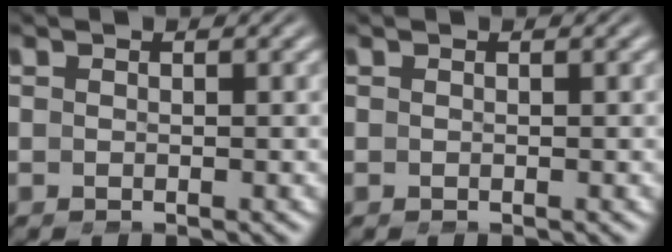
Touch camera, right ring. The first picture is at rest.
{"total": 0.0}